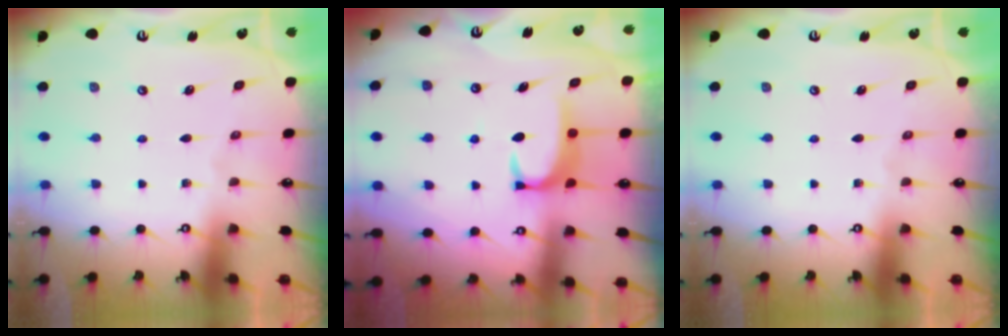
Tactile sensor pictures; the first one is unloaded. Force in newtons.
{"total": 3.2, "press": 3.1, "slide": 0.6}
{"total": 0.0}